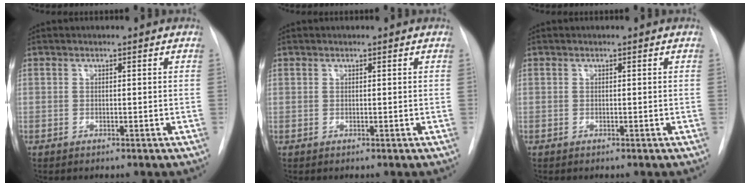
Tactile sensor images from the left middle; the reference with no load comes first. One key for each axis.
{"total": 0.0}
{"total": 0.0}